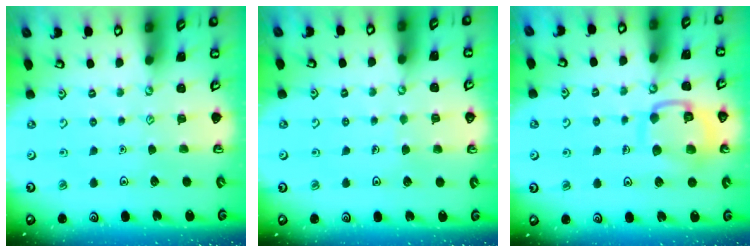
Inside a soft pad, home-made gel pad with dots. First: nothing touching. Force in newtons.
{"total": 2.6, "press": 2.6, "slide": 0.2}
{"total": 13.1, "press": 13.1, "slide": 1.4}